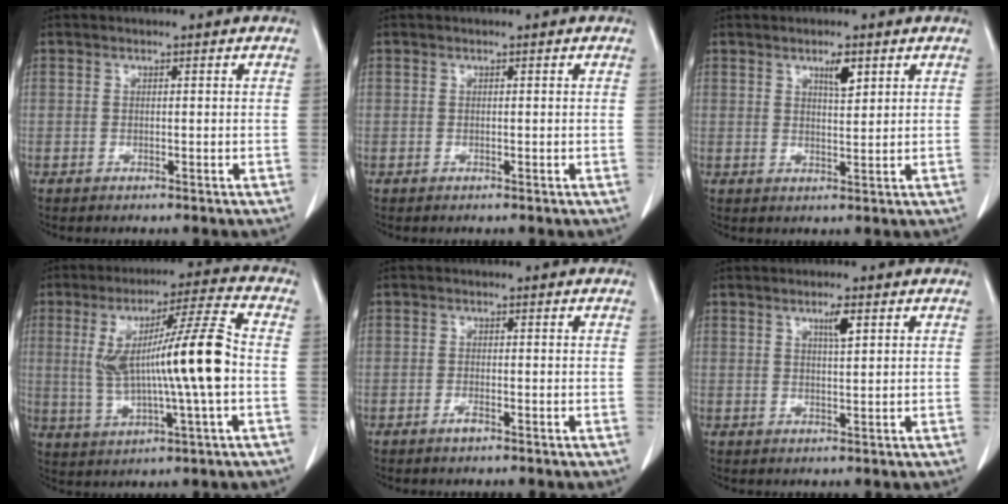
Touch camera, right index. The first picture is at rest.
{"total": 0.0}
{"total": 3.1, "force": [1.8, 0.7, 2.4], "torque": [-0.042, -0.002, 0.031]}
{"total": 14.7, "force": [0.0, 0.3, 14.7], "torque": [-0.266, 0.014, 0.000]}
{"total": 1.2, "force": [-0.9, 0.2, 0.8], "torque": [-0.015, 0.000, -0.015]}
{"total": 2.5, "force": [1.2, 0.2, 2.2], "torque": [-0.039, -0.002, 0.021]}